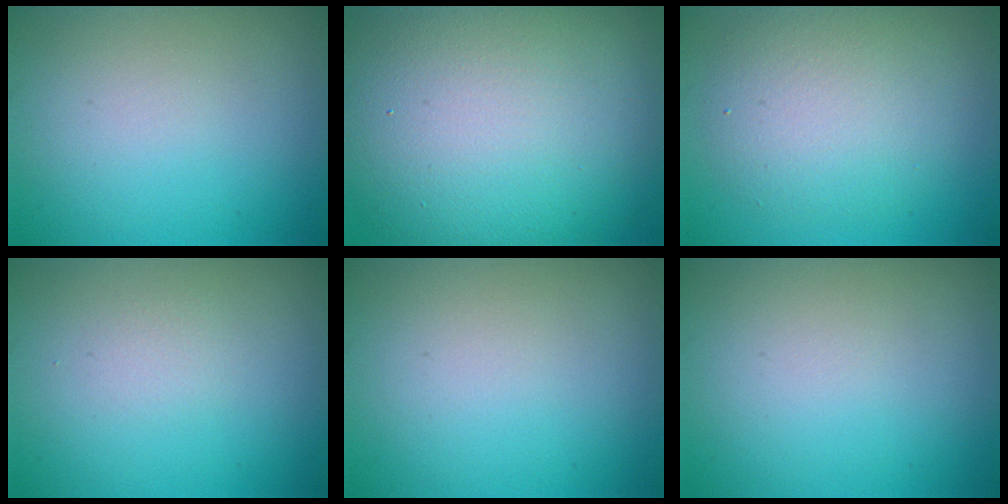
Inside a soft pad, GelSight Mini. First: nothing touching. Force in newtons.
{"total": 17.6, "press": 17.6, "slide": 1.0}
{"total": 5.3, "press": 5.3, "slide": 0.4}
{"total": 0.9, "press": 0.9, "slide": 0.1}
{"total": 0.0}
{"total": 0.0}